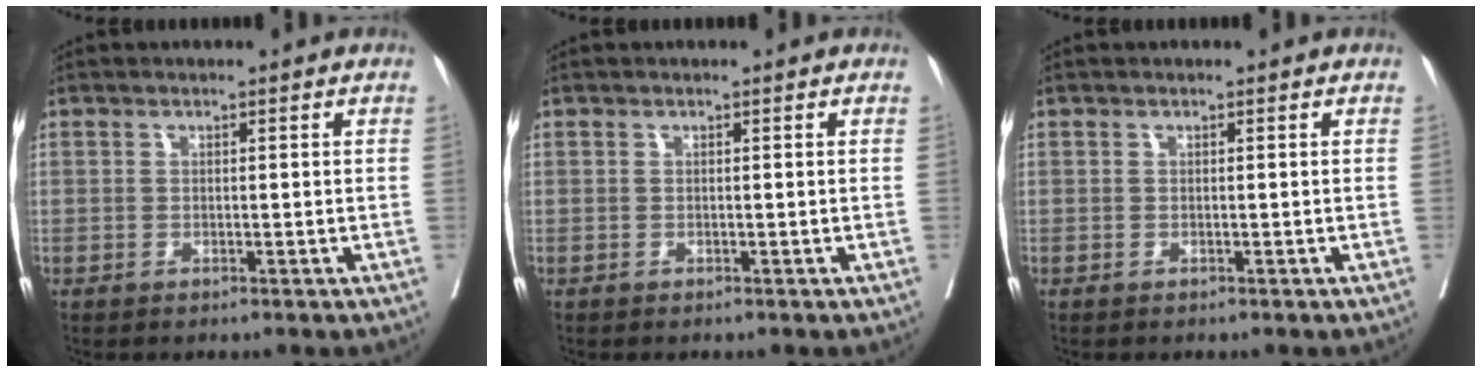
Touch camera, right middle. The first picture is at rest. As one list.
[{"total": 0.0}, {"total": 0.0}]